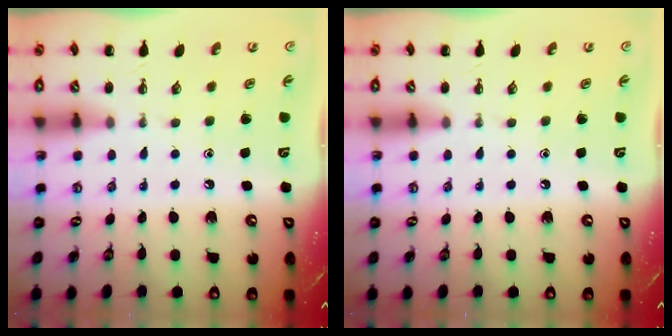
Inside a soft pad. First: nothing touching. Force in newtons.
{"total": 0.0}